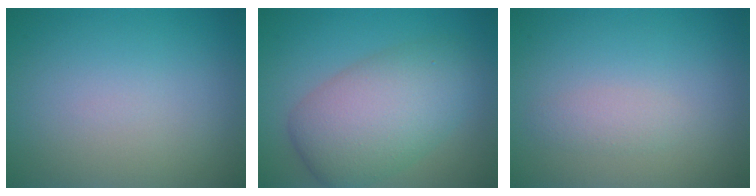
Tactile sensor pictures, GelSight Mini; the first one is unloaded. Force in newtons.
{"total": 7.5, "press": 7.5, "slide": 0.2}
{"total": 1.1, "press": 1.1, "slide": 0.0}